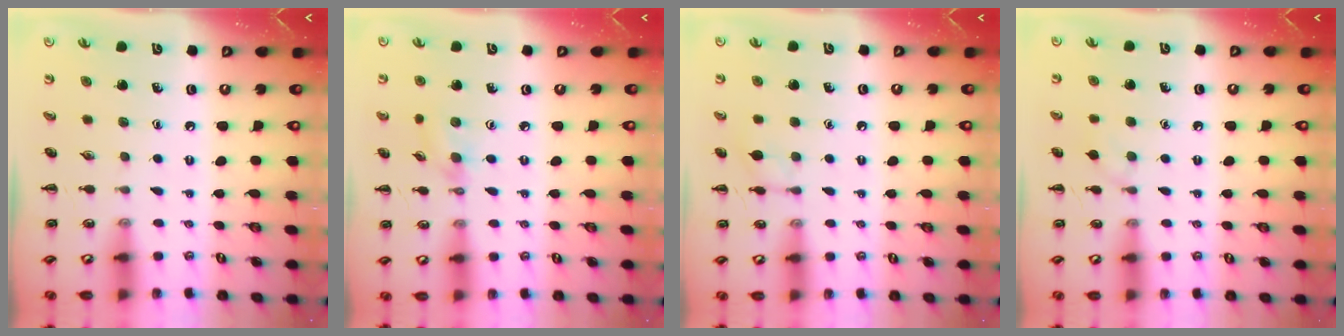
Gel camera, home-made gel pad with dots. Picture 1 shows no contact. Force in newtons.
{"total": 3.8, "press": 3.5, "slide": 1.3}
{"total": 6.0, "press": 5.9, "slide": 1.1}
{"total": 5.6, "press": 5.3, "slide": 1.7}